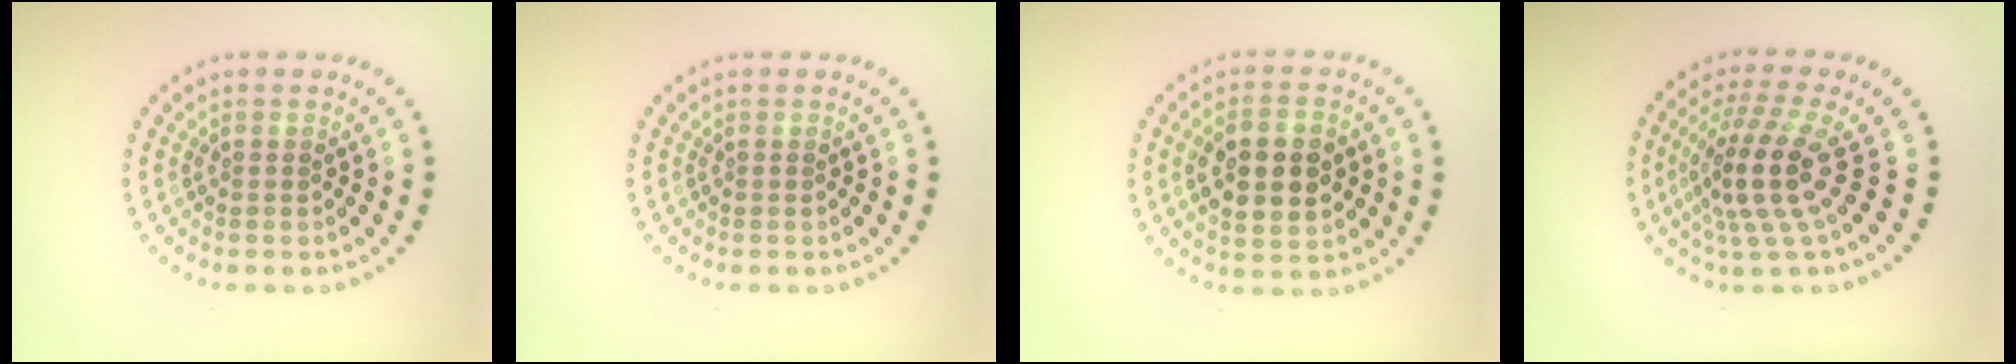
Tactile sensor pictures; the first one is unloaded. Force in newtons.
{"total": 0.0}
{"total": 5.4, "press": 5.4, "slide": 0.5}
{"total": 5.0, "press": 3.6, "slide": 3.5}